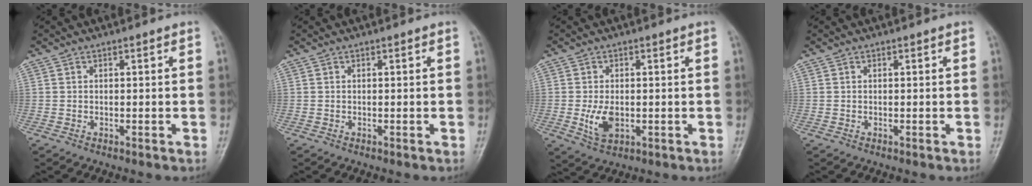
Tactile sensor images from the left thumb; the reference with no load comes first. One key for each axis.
{"total": 0.0}
{"total": 5.4, "fx": -0.8, "fy": 3.4, "fz": 4.1, "tx": -0.073, "ty": -0.008, "tz": -0.009}
{"total": 0.0}